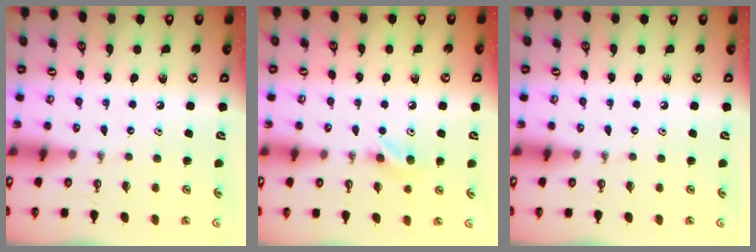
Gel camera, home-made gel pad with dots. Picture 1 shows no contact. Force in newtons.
{"total": 6.8, "press": 6.6, "slide": 1.6}
{"total": 0.0}